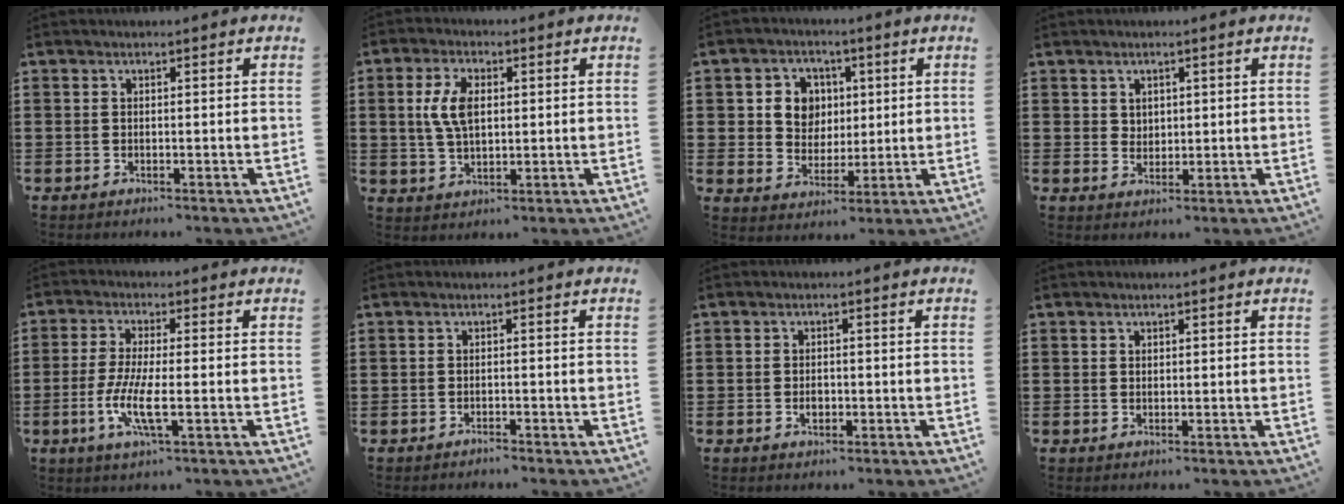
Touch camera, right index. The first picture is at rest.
{"total": 6.3, "force": [1.0, 3.4, 5.3], "torque": [-0.125, 0.008, 0.012]}
{"total": 6.4, "force": [1.3, 5.9, 2.1], "torque": [-0.061, 0.017, 0.020]}
{"total": 2.0, "force": [1.2, 1.6, 0.3], "torque": [-0.010, 0.008, 0.023]}
{"total": 6.7, "force": [-1.9, 1.3, 6.3], "torque": [-0.141, -0.016, -0.042]}
{"total": 0.9, "force": [-0.9, 0.1, 0.1], "torque": [-0.004, 0.000, -0.018]}
{"total": 1.7, "force": [-0.5, 1.1, 1.3], "torque": [-0.026, 0.002, -0.009]}
{"total": 0.7, "force": [0.4, 0.5, 0.1], "torque": [-0.004, 0.002, 0.008]}